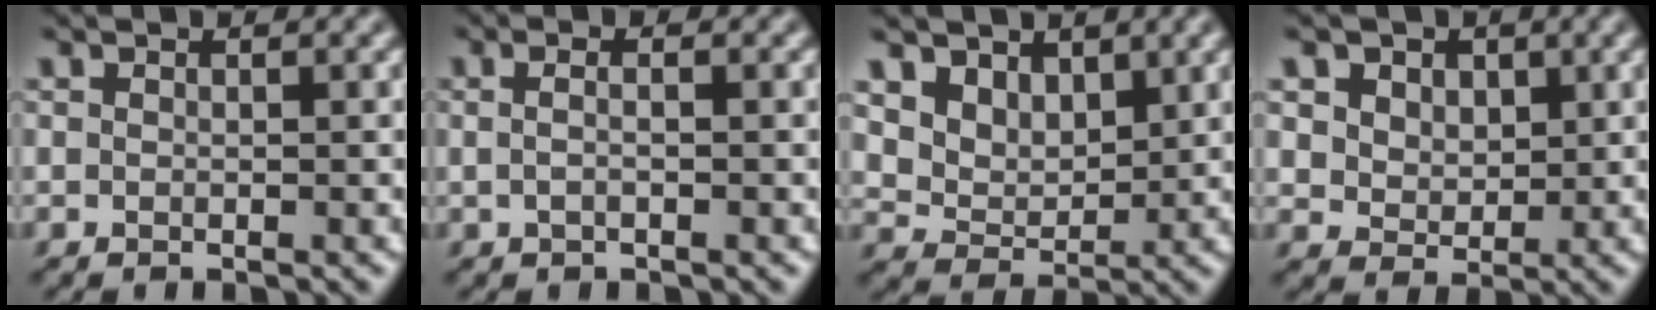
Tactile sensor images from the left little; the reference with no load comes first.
{"total": 1.9, "force": [0.3, 0.7, 1.8], "torque": [-0.027, 0.005, -0.007]}
{"total": 4.8, "force": [3.0, 3.2, 2.1], "torque": [-0.070, -0.025, 0.073]}
{"total": 5.3, "force": [2.5, 4.0, 2.3], "torque": [-0.060, -0.001, 0.044]}